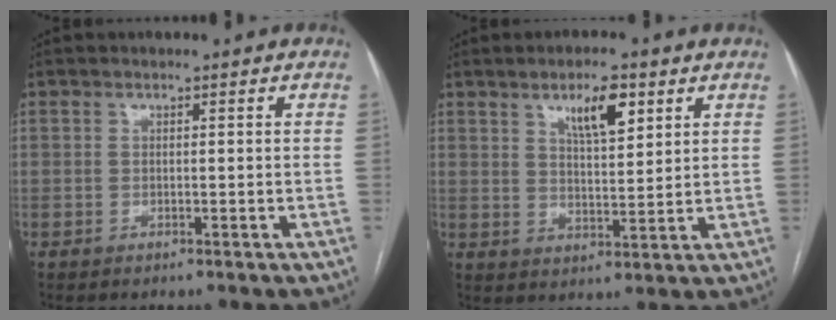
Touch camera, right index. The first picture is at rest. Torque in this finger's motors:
{"motor_torque": [0.57, 0.56, 0.15, 0.06]}